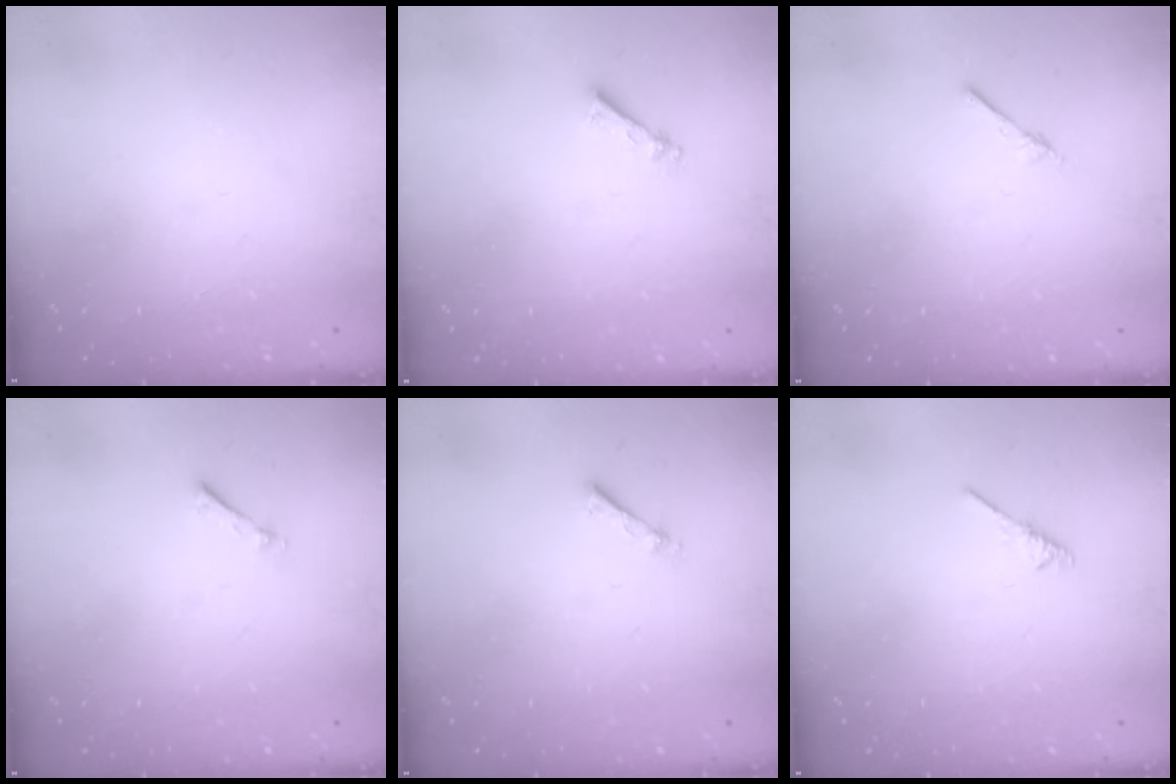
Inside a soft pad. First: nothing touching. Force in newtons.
{"total": 3.7, "press": 3.7, "slide": 0.3}
{"total": 2.4, "press": 2.4, "slide": 0.3}
{"total": 0.6, "press": 0.6, "slide": 0.2}
{"total": 2.7, "press": 2.7, "slide": 0.4}
{"total": 1.9, "press": 1.8, "slide": 0.5}